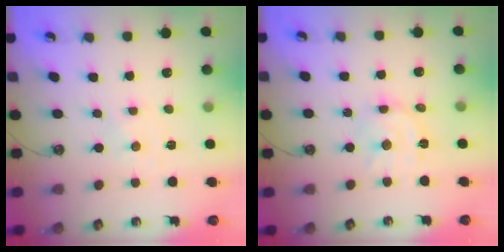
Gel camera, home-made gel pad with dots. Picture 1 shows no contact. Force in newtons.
{"total": 12.0, "press": 12.0, "slide": 1.0}